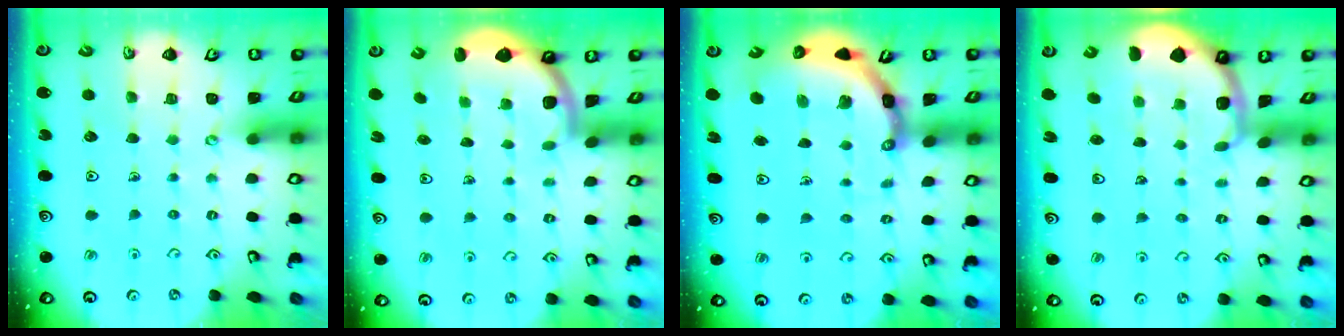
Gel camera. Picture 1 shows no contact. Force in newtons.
{"total": 2.0, "press": 2.0, "slide": 0.3}
{"total": 7.5, "press": 7.5, "slide": 0.8}
{"total": 2.4, "press": 2.4, "slide": 0.4}